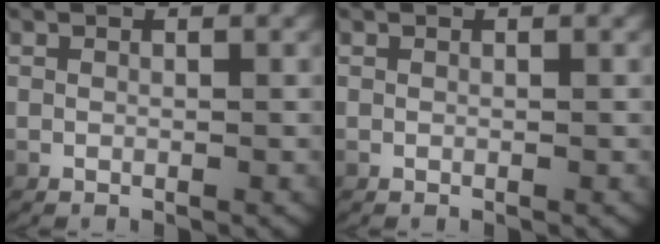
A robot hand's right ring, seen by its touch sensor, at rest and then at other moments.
{"total": 0.0}